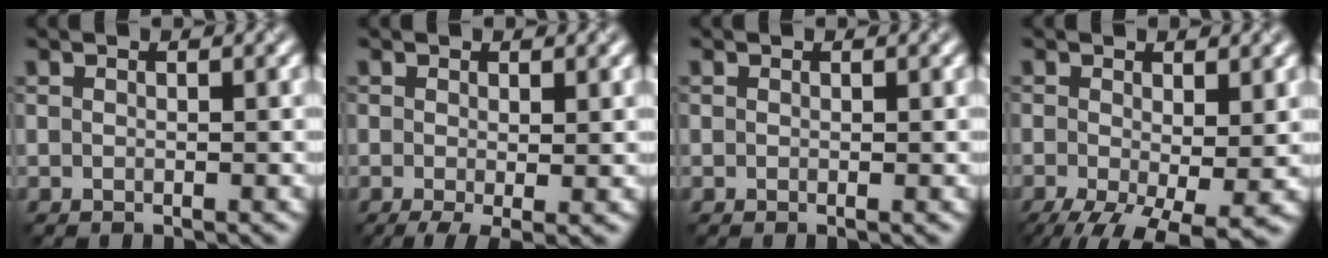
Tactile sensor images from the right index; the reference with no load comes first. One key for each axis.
{"total": 2.4, "fx": -0.6, "fy": 0.7, "fz": 2.2, "tx": -0.041, "ty": -0.012, "tz": -0.012}
{"total": 0.0}
{"total": 8.8, "fx": -3.6, "fy": 3.5, "fz": 7.2, "tx": -0.135, "ty": -0.035, "tz": -0.051}